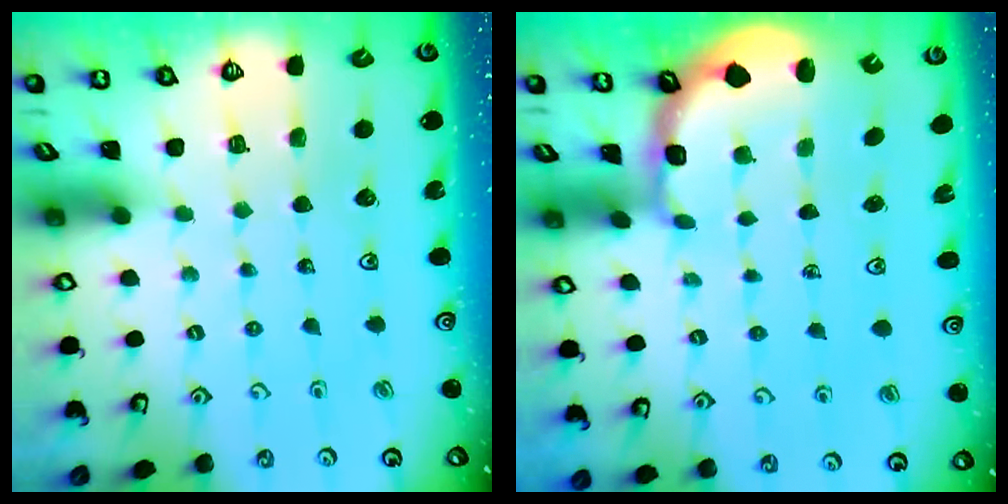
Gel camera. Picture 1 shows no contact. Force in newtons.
{"total": 2.2, "press": 2.0, "slide": 1.1}